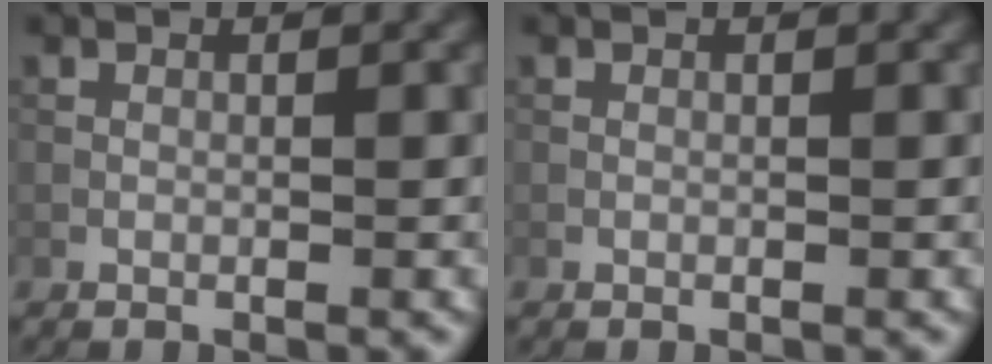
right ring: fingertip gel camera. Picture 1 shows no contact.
{"total": 0.0}